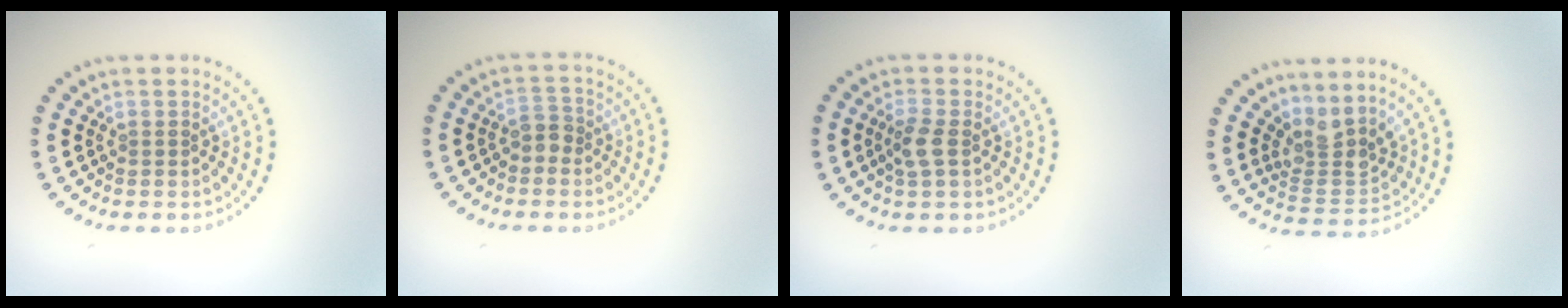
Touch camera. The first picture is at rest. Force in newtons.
{"total": 1.7, "press": 1.5, "slide": 0.8}
{"total": 2.0, "press": 2.0, "slide": 0.6}
{"total": 3.3, "press": 2.6, "slide": 2.0}